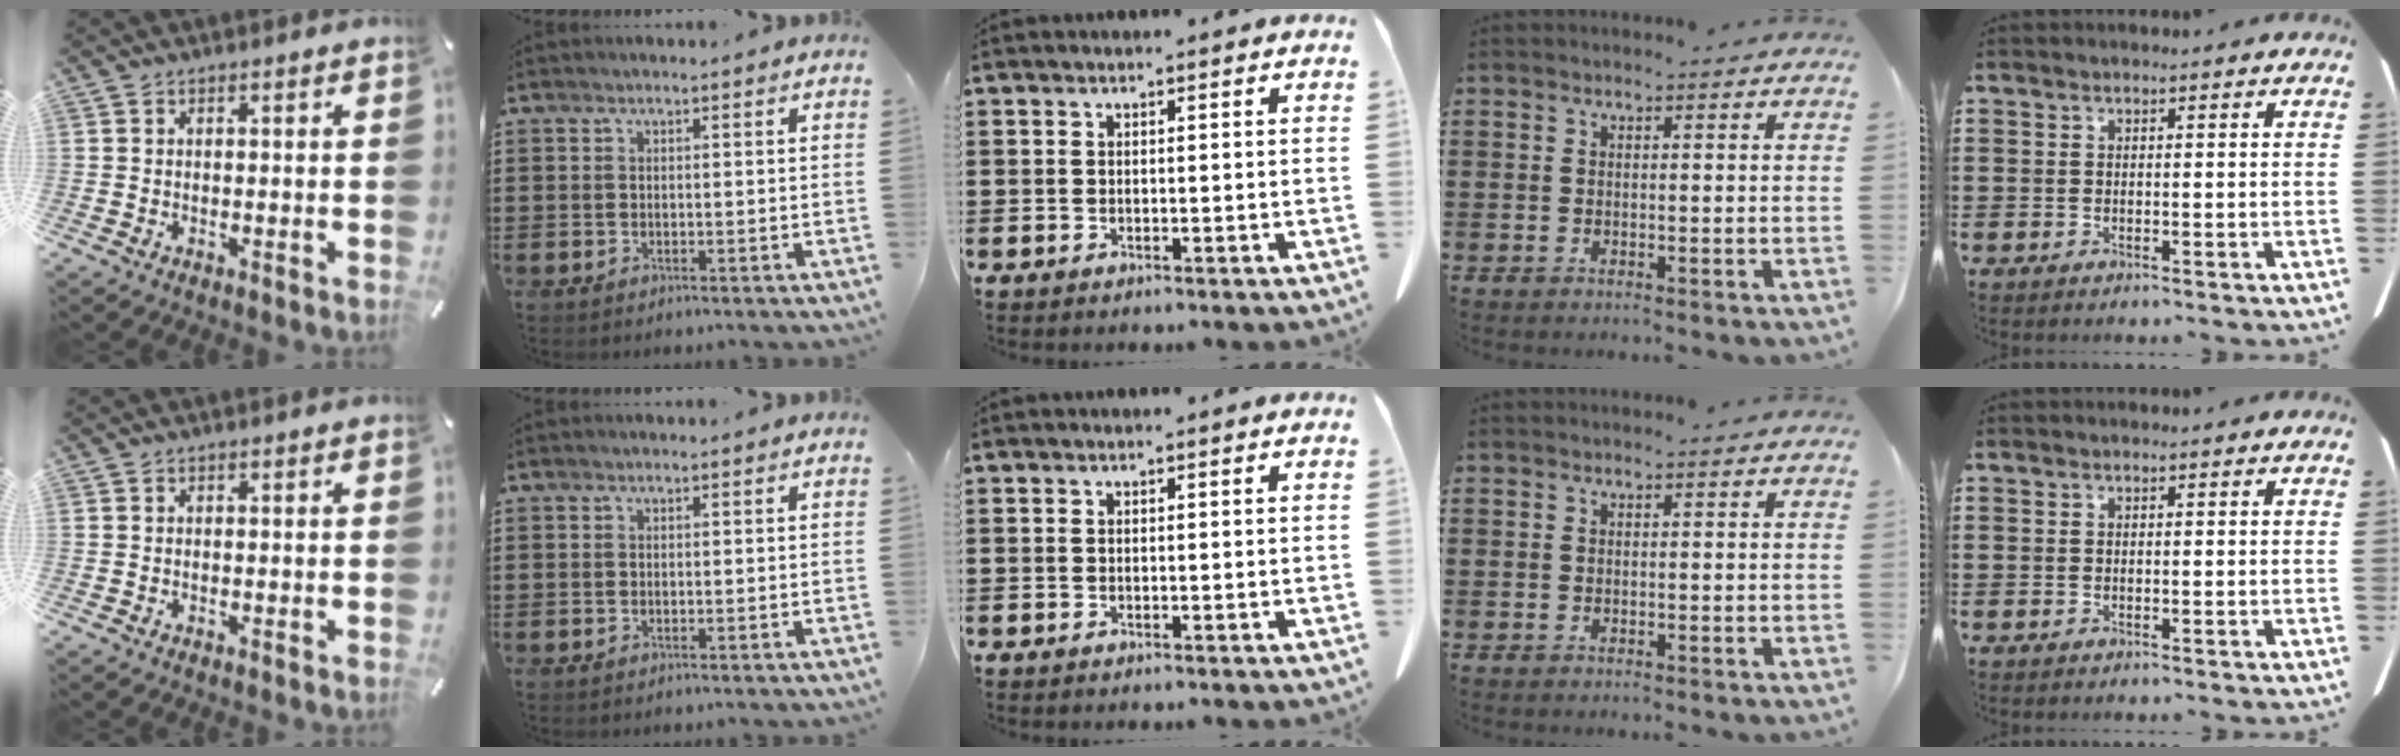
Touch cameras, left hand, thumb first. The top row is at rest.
{}